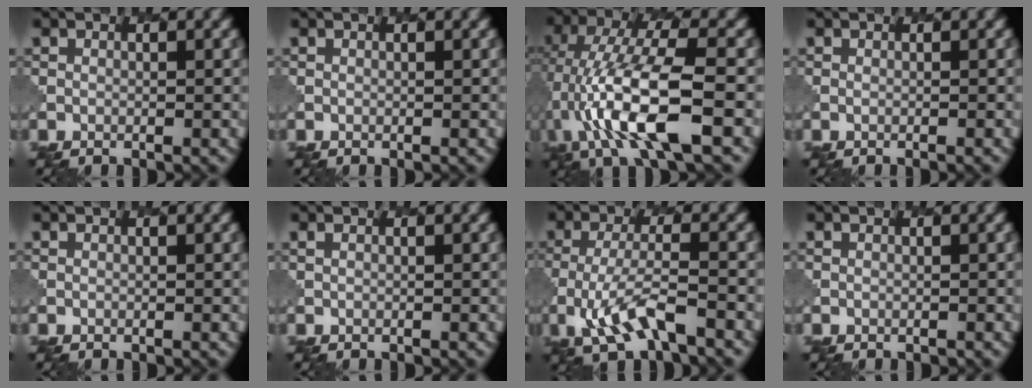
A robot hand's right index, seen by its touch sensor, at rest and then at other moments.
{"total": 0.0}
{"total": 10.3, "force": [-2.6, 3.1, 9.4], "torque": [-0.182, 0.011, -0.049]}
{"total": 0.6, "force": [0.1, 0.3, 0.5], "torque": [0.001, -0.008, -0.004]}
{"total": 0.0}
{"total": 0.7, "force": [0.5, 0.3, 0.5], "torque": [-0.007, -0.006, 0.006]}
{"total": 5.3, "force": [-2.4, 1.8, 4.4], "torque": [-0.093, -0.006, -0.047]}
{"total": 0.0}